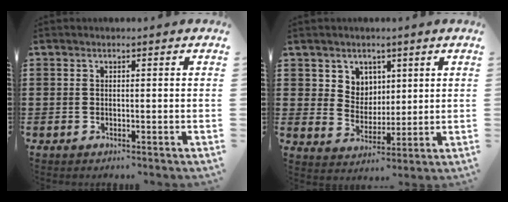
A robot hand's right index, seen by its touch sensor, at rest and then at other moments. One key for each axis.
{"total": 5.2, "fx": 2.9, "fy": 4.3, "fz": 0.1, "tx": -0.022, "ty": 0.003, "tz": 0.052}